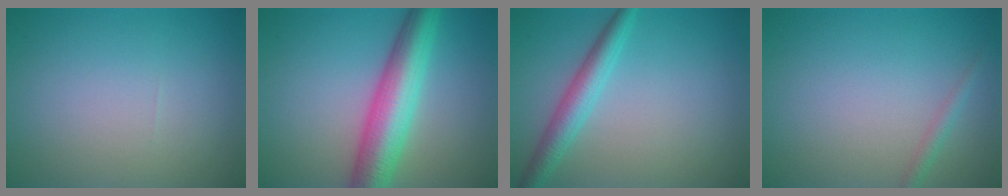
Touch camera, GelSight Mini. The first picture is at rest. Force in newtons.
{"total": 7.5, "press": 7.5, "slide": 0.1}
{"total": 3.3, "press": 3.3, "slide": 0.1}
{"total": 1.1, "press": 1.1, "slide": 0.0}